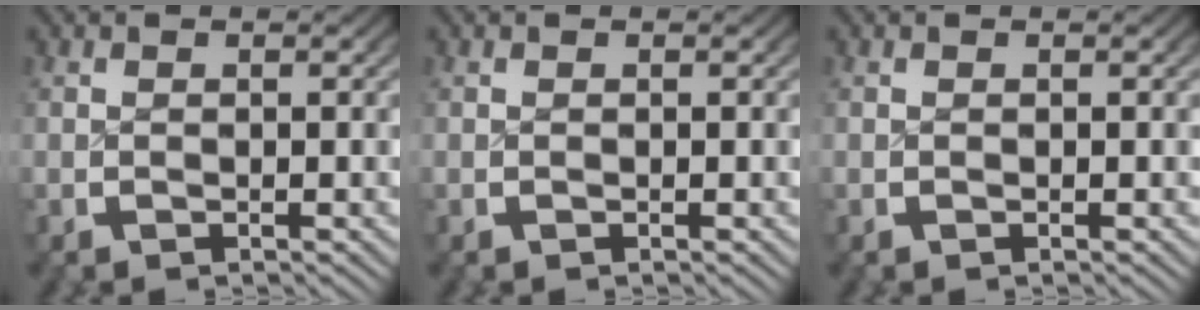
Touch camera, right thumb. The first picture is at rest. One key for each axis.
{"total": 0.0}
{"total": 0.0}